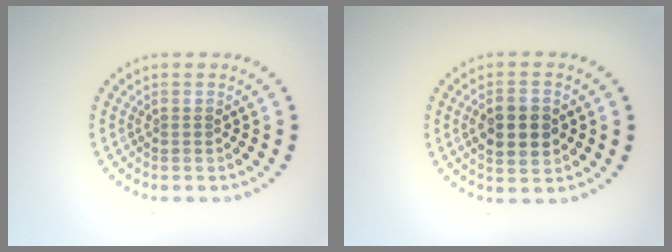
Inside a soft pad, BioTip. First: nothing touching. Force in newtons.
{"total": 4.4, "press": 4.4, "slide": 0.2}